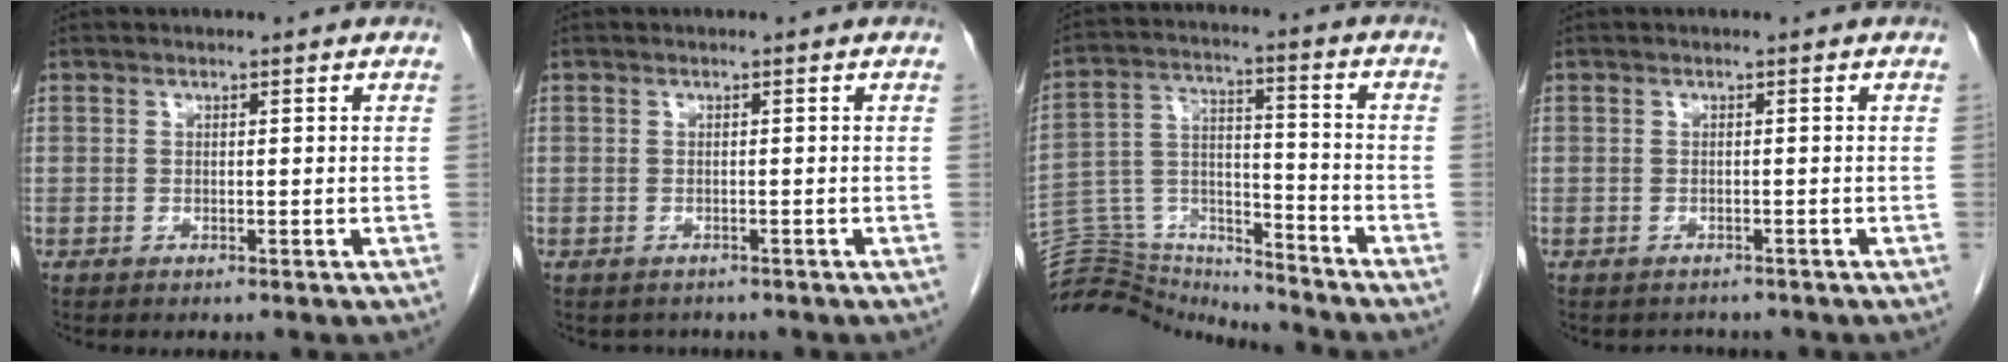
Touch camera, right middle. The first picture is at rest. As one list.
[{"total": 1.6, "force": [-1.3, 0.9, 0.0], "torque": [-0.005, 0.000, -0.018]}, {"total": 14.0, "force": [-13.9, 1.5, 0.2], "torque": [-0.014, 0.056, -0.242]}, {"total": 1.8, "force": [-1.5, 0.9, -0.2], "torque": [-0.002, -0.002, -0.024]}]